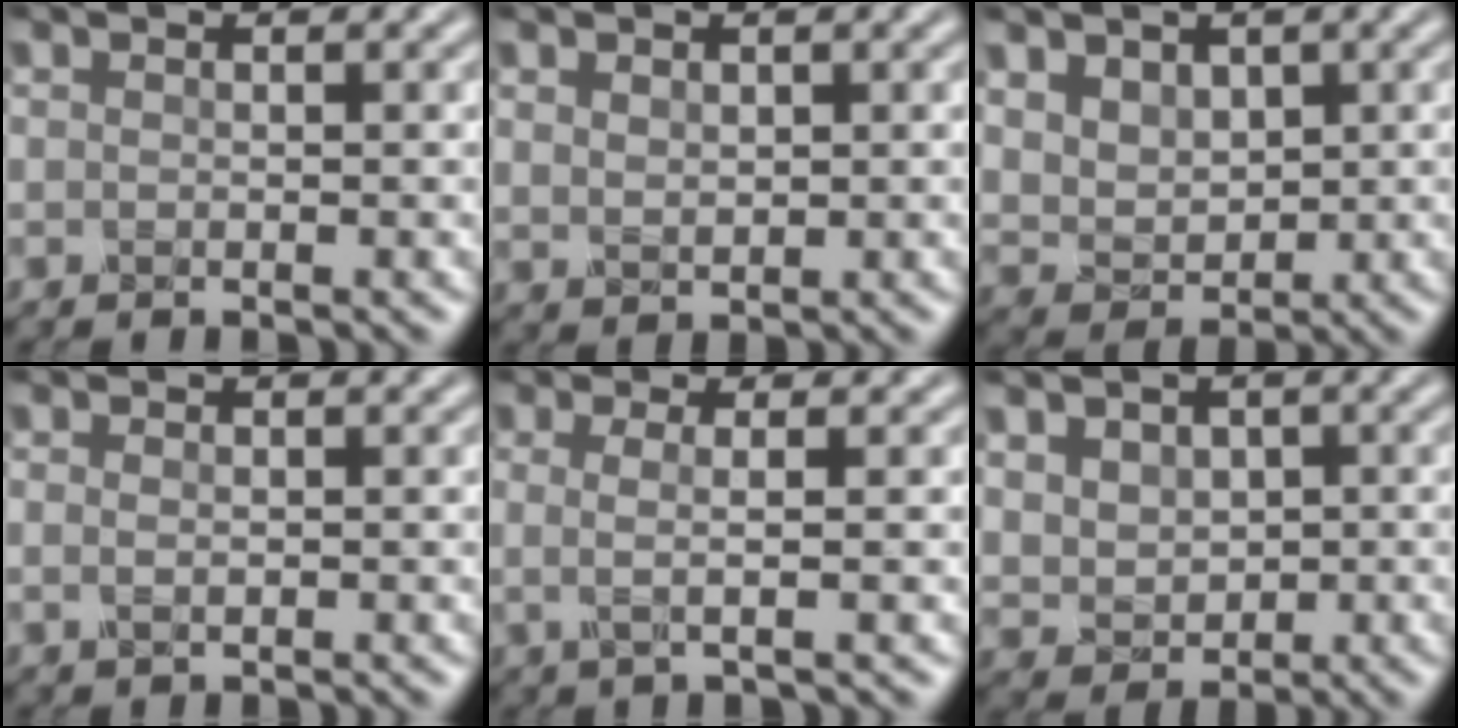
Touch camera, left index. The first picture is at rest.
{"total": 1.5, "force": [0.7, 1.1, 0.8], "torque": [-0.016, -0.003, 0.018]}
{"total": 4.5, "force": [2.0, 3.5, 2.0], "torque": [-0.059, -0.009, 0.051]}
{"total": 1.0, "force": [0.1, 0.6, 0.8], "torque": [-0.018, -0.001, 0.002]}
{"total": 2.4, "force": [0.1, 0.7, 2.3], "torque": [-0.045, -0.002, -0.002]}
{"total": 4.6, "force": [1.3, 3.8, 2.3], "torque": [-0.054, 0.001, 0.027]}